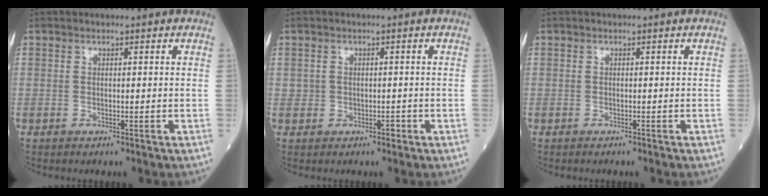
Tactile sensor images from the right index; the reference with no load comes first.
{"total": 1.4, "force": [-0.2, 1.2, 0.6], "torque": [-0.011, 0.004, 0.001]}
{"total": 0.5, "force": [-0.5, 0.0, 0.1], "torque": [0.002, -0.001, -0.011]}